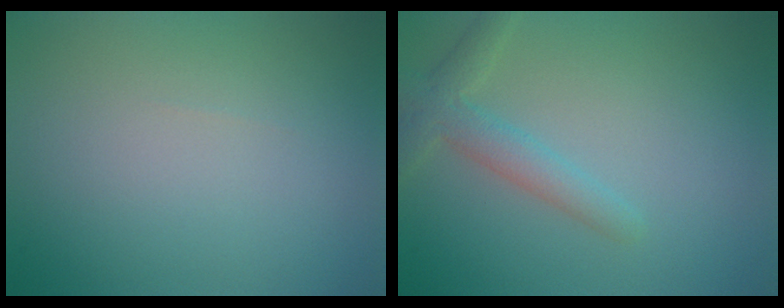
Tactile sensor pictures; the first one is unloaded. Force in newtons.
{"total": 2.8, "press": 2.8, "slide": 0.1}